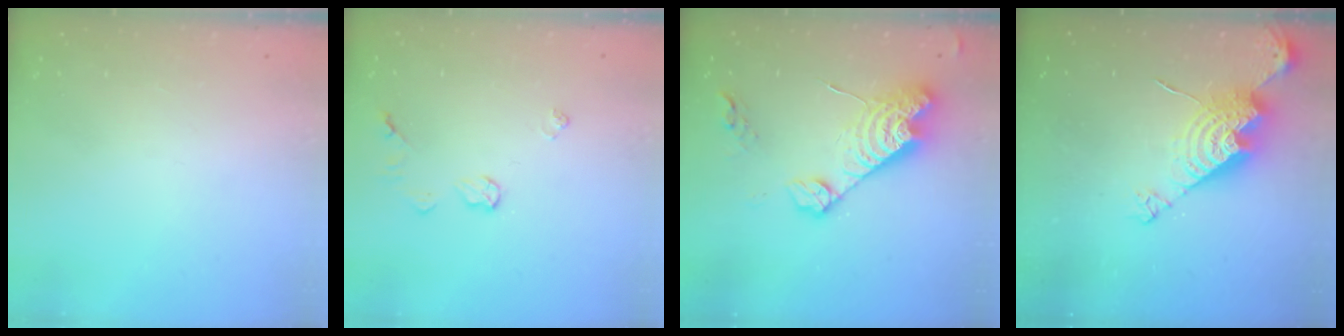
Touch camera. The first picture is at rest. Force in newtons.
{"total": 6.4, "press": 6.4, "slide": 0.3}
{"total": 15.2, "press": 15.2, "slide": 1.1}
{"total": 14.4, "press": 14.4, "slide": 1.3}